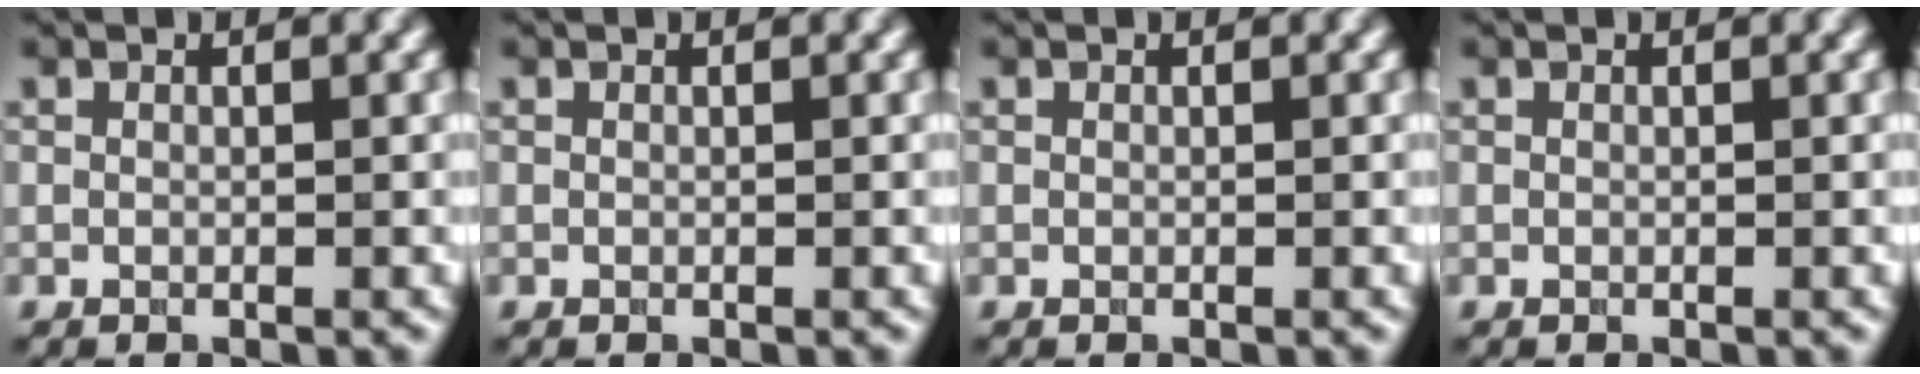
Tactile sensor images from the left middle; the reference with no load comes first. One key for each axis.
{"total": 0.0}
{"total": 0.0}
{"total": 0.0}